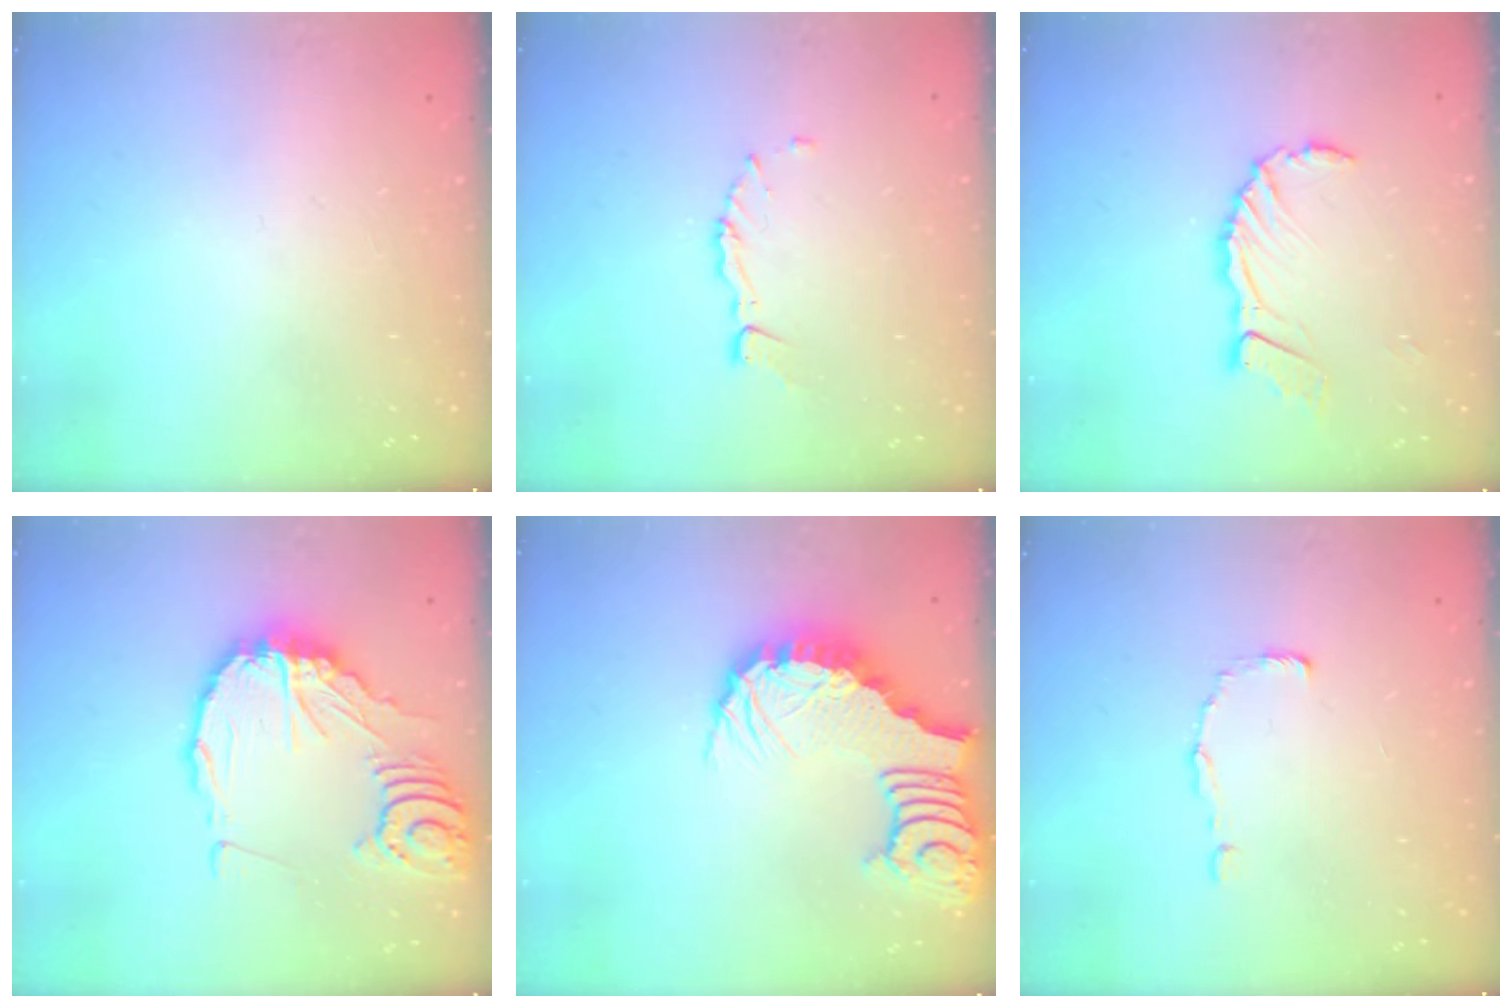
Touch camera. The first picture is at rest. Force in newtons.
{"total": 4.2, "press": 4.2, "slide": 0.1}
{"total": 8.7, "press": 8.6, "slide": 1.2}
{"total": 16.1, "press": 16.0, "slide": 1.9}
{"total": 6.5, "press": 6.4, "slide": 0.9}
{"total": 0.6, "press": 0.6, "slide": 0.0}